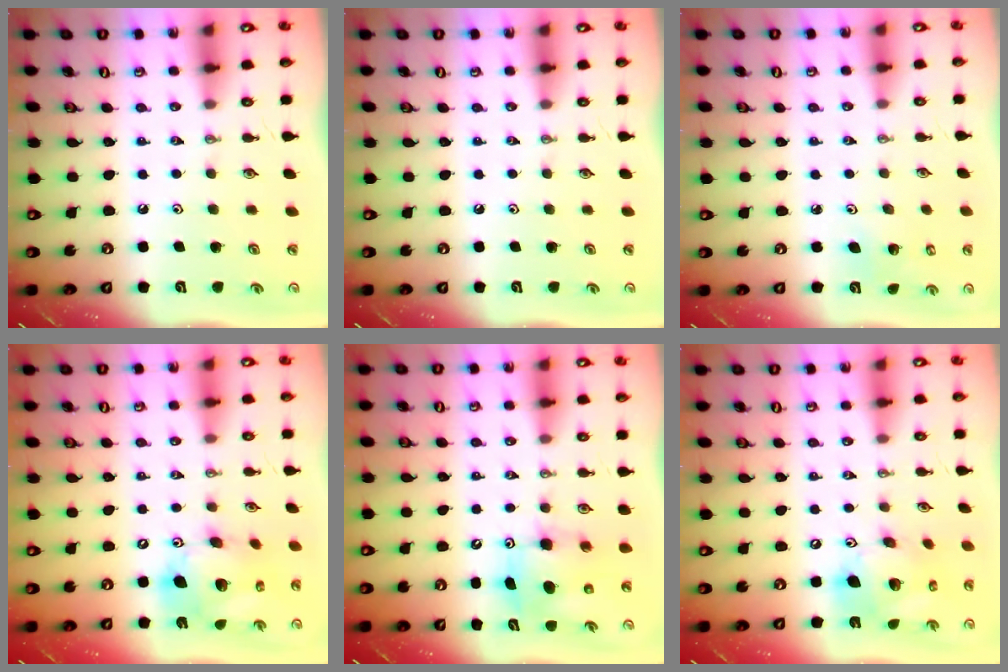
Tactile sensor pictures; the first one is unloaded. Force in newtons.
{"total": 0.0}
{"total": 3.8, "press": 3.7, "slide": 0.4}
{"total": 15.7, "press": 15.6, "slide": 2.3}
{"total": 8.0, "press": 7.6, "slide": 2.2}
{"total": 14.8, "press": 14.7, "slide": 2.0}